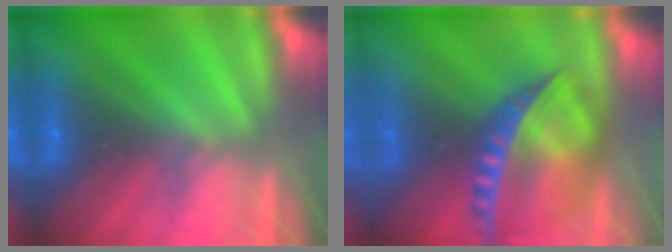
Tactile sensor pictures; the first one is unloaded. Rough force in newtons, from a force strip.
{"total": 13.7}